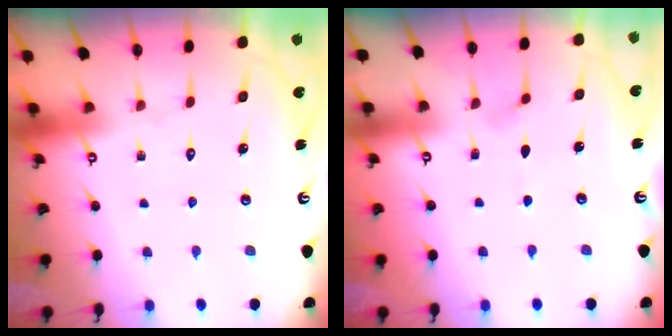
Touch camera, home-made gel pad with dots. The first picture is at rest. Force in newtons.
{"total": 3.0, "press": 2.5, "slide": 1.7}